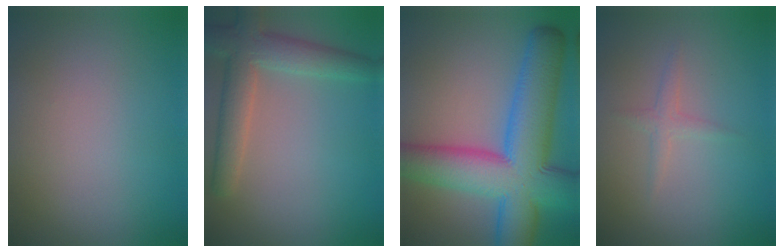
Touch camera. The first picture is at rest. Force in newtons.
{"total": 4.9, "press": 4.9, "slide": 0.3}
{"total": 13.4, "press": 13.4, "slide": 0.5}
{"total": 1.2, "press": 1.2, "slide": 0.0}